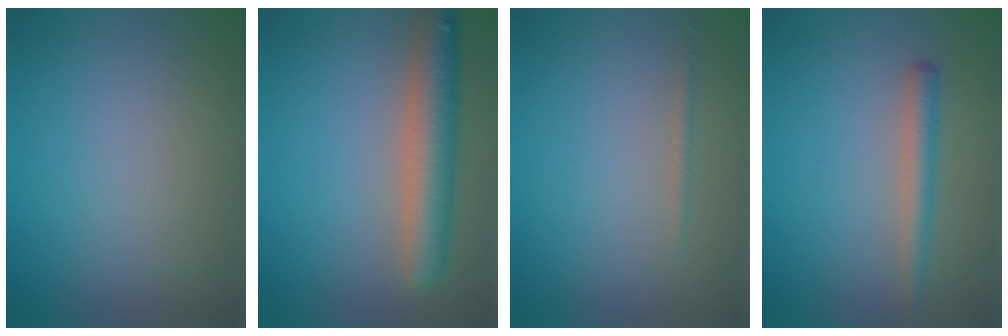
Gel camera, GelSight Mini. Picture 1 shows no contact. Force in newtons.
{"total": 6.1, "press": 6.1, "slide": 0.5}
{"total": 0.6, "press": 0.6, "slide": 0.0}
{"total": 2.2, "press": 2.2, "slide": 0.1}